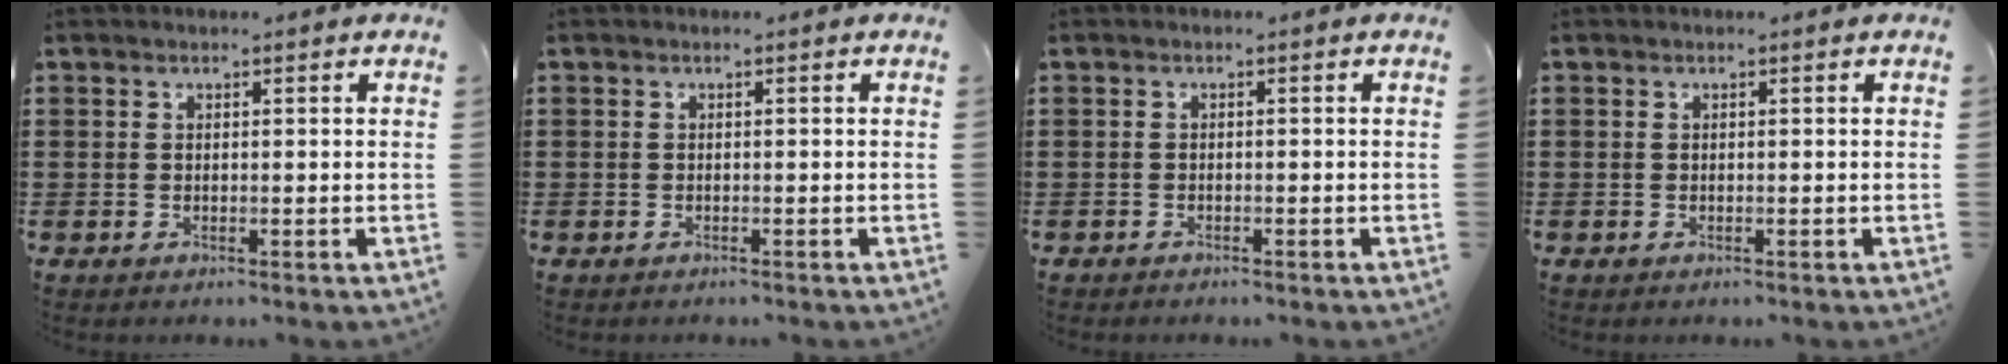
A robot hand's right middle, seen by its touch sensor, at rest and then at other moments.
{"total": 0.5, "force": [-0.5, 0.3, -0.1], "torque": [0.003, 0.004, -0.012]}
{"total": 0.7, "force": [-0.7, 0.1, 0.0], "torque": [-0.001, 0.001, -0.014]}
{"total": 0.0}